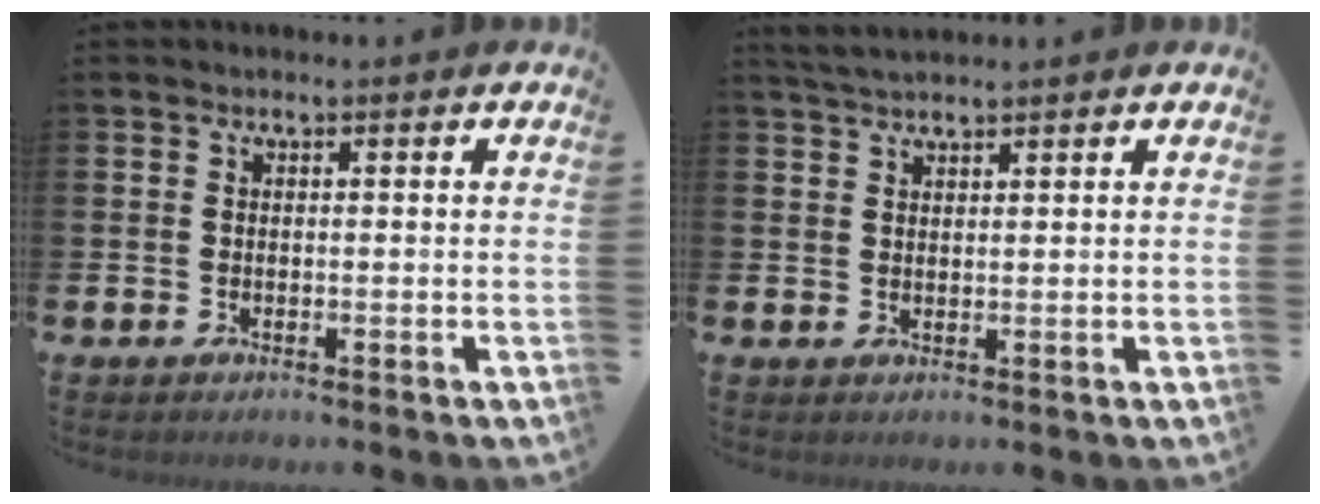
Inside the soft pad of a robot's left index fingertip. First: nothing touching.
{"total": 2.8, "force": [2.6, 0.5, 1.0], "torque": [-0.020, -0.005, 0.047]}